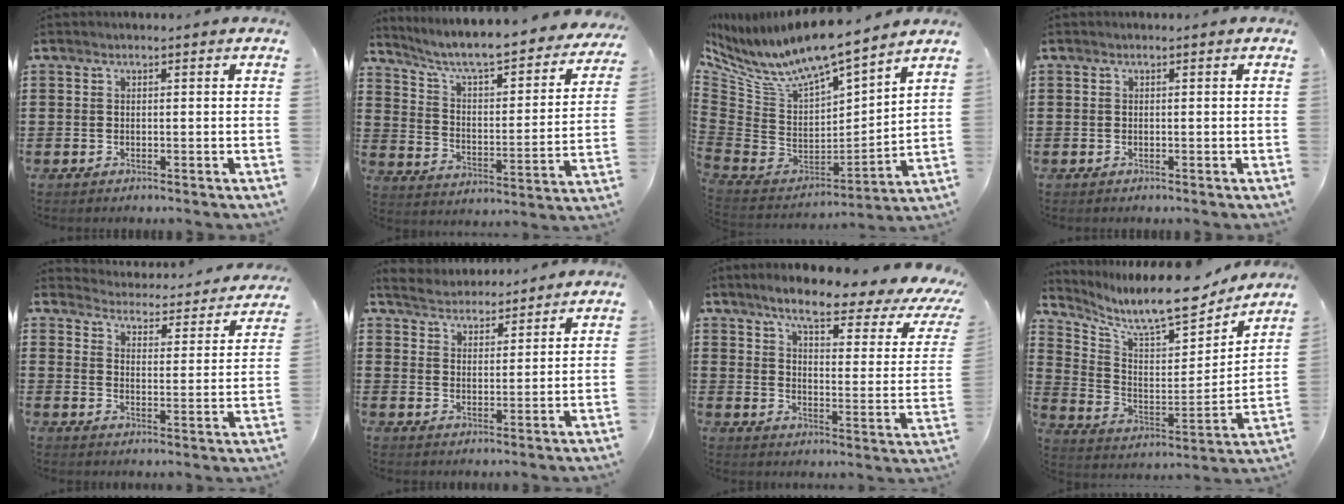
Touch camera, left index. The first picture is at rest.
{"total": 6.5, "force": [5.7, 0.6, 2.9], "torque": [-0.082, -0.049, 0.092]}
{"total": 8.5, "force": [7.1, 1.6, 4.4], "torque": [-0.125, -0.066, 0.119]}
{"total": 0.0}
{"total": 3.6, "force": [3.6, 0.0, -0.1], "torque": [-0.015, -0.038, 0.055]}
{"total": 4.0, "force": [4.0, 0.5, -0.5], "torque": [-0.009, -0.018, 0.072]}
{"total": 7.4, "force": [5.6, 1.1, 4.8], "torque": [-0.101, -0.030, 0.085]}
{"total": 10.4, "force": [9.3, 1.4, 4.5], "torque": [-0.106, -0.077, 0.152]}